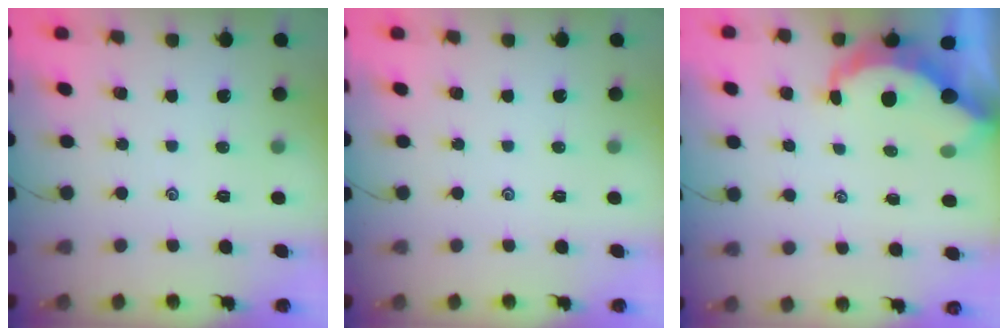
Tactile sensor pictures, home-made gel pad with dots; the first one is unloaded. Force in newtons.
{"total": 0.0}
{"total": 6.4, "press": 6.3, "slide": 0.9}